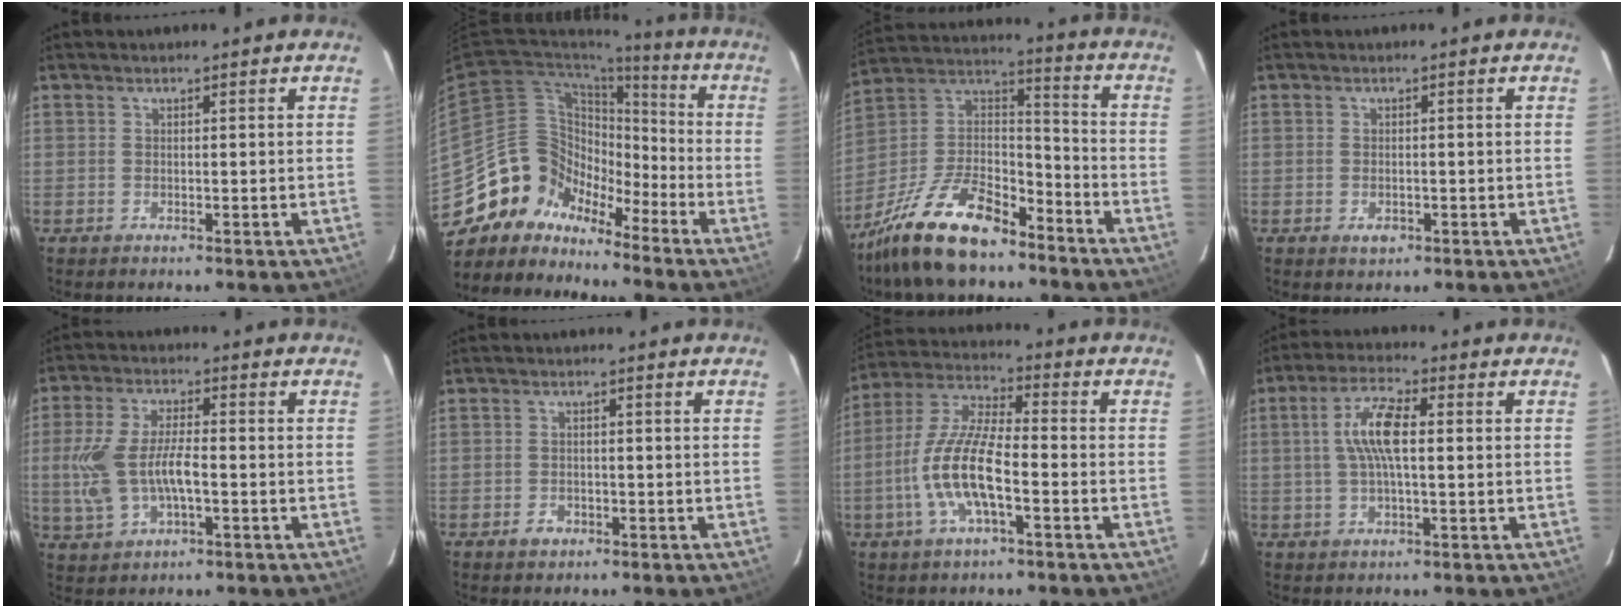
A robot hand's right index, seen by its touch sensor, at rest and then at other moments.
{"total": 13.2, "force": [-10.2, 8.0, 2.3], "torque": [-0.050, 0.036, -0.197]}
{"total": 19.9, "force": [-14.1, 8.1, 11.6], "torque": [-0.245, 0.006, -0.250]}
{"total": 1.9, "force": [-0.7, 1.2, 1.2], "torque": [-0.021, -0.002, -0.010]}
{"total": 11.1, "force": [-1.6, 4.9, 9.9], "torque": [-0.212, 0.000, -0.025]}
{"total": 2.3, "force": [-1.3, 1.8, 0.6], "torque": [-0.012, 0.002, -0.019]}
{"total": 13.2, "force": [-4.0, 3.9, 11.9], "torque": [-0.251, -0.002, -0.079]}
{"total": 8.1, "force": [0.8, 2.2, 7.7], "torque": [-0.151, 0.012, 0.015]}